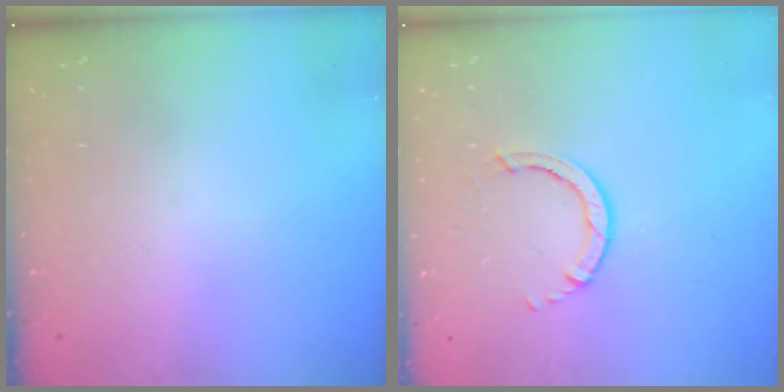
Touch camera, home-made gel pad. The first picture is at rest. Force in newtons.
{"total": 3.4, "press": 3.3, "slide": 0.5}